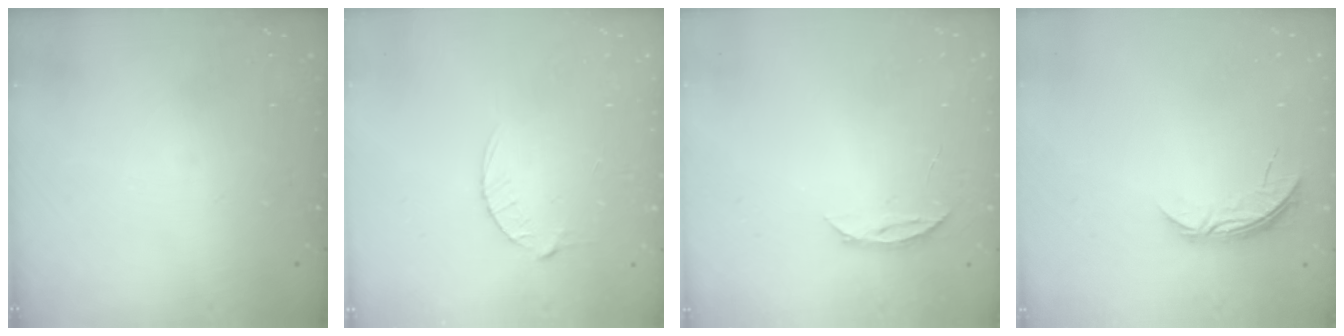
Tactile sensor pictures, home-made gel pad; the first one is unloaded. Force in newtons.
{"total": 3.0, "press": 3.0, "slide": 0.4}
{"total": 3.7, "press": 3.6, "slide": 0.4}
{"total": 5.4, "press": 5.4, "slide": 0.6}